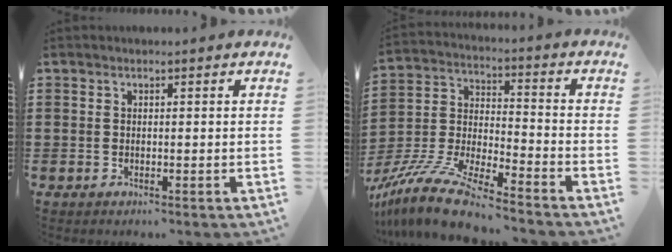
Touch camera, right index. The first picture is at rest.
{"total": 11.5, "force": [-10.3, 0.3, 5.1], "torque": [-0.115, 0.009, -0.206]}